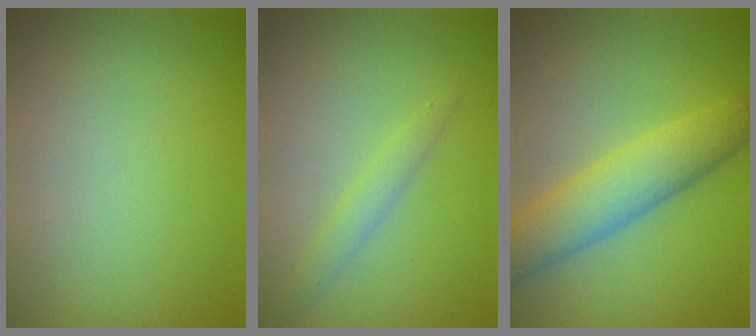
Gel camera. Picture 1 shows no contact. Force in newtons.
{"total": 1.4, "press": 1.4, "slide": 0.1}
{"total": 5.5, "press": 5.5, "slide": 0.4}